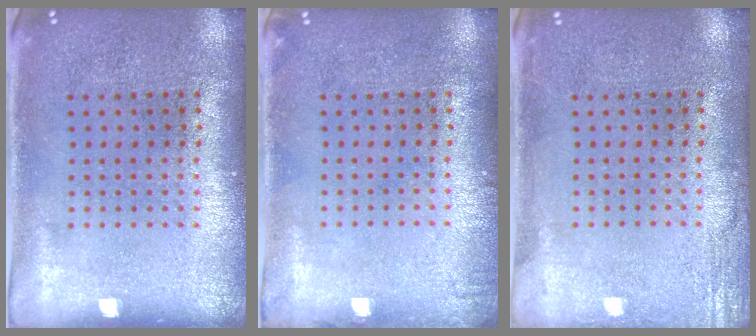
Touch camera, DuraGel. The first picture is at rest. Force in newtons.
{"total": 0.7, "press": 0.7, "slide": 0.1}
{"total": 2.2, "press": 2.2, "slide": 0.4}